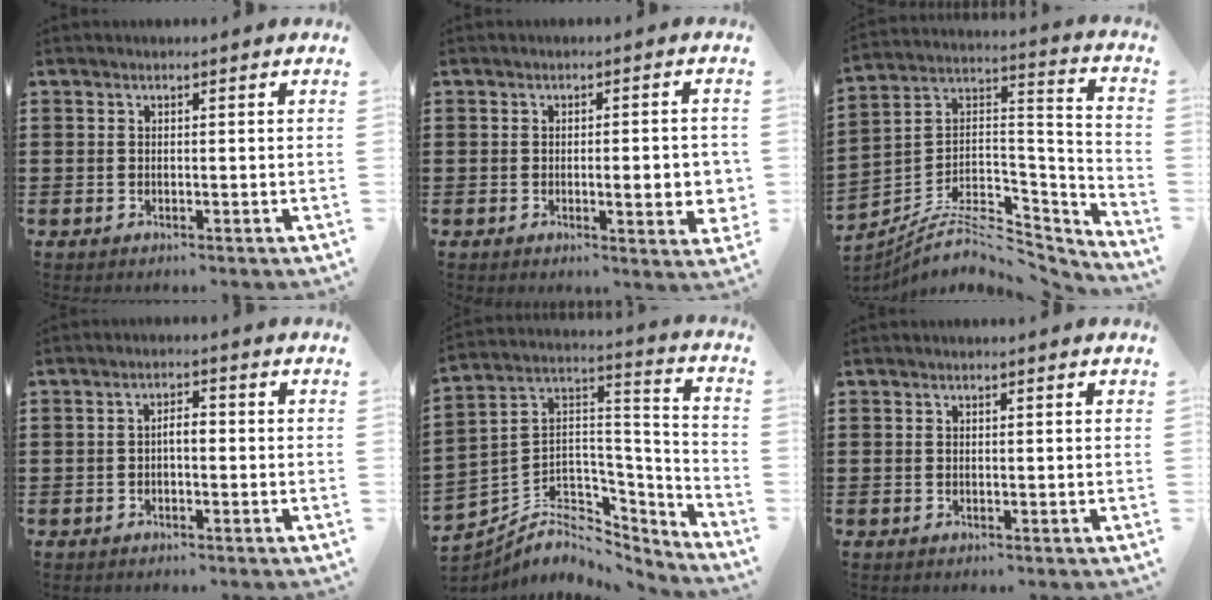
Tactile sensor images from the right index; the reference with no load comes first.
{"total": 5.4, "force": [-0.7, 1.1, 5.3], "torque": [-0.070, -0.010, -0.014]}
{"total": 7.4, "force": [-5.7, 3.4, 3.3], "torque": [-0.068, 0.004, -0.111]}
{"total": 2.3, "force": [-0.5, 0.8, 2.1], "torque": [-0.039, 0.005, -0.011]}
{"total": 6.8, "force": [-3.5, 5.2, 2.6], "torque": [-0.072, -0.011, -0.064]}
{"total": 0.0}